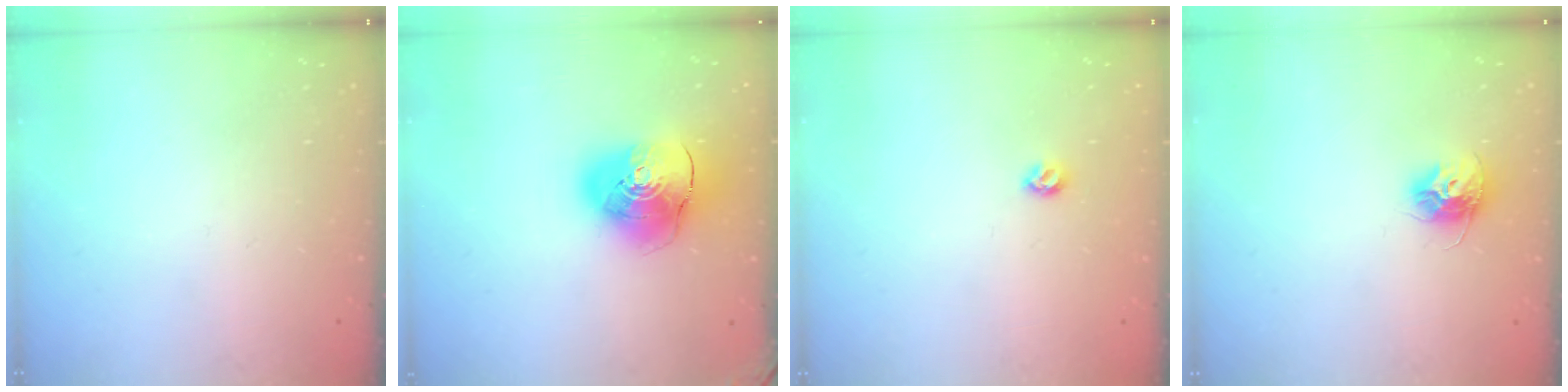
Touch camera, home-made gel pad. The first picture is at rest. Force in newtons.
{"total": 14.4, "press": 14.2, "slide": 2.1}
{"total": 5.3, "press": 5.3, "slide": 0.7}
{"total": 9.8, "press": 9.8, "slide": 0.3}